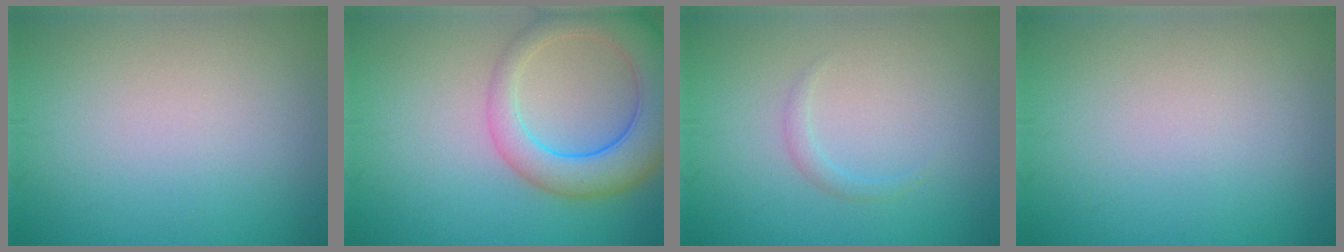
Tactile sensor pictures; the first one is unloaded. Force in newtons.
{"total": 7.3, "press": 7.2, "slide": 0.6}
{"total": 0.9, "press": 0.9, "slide": 0.0}
{"total": 0.0}